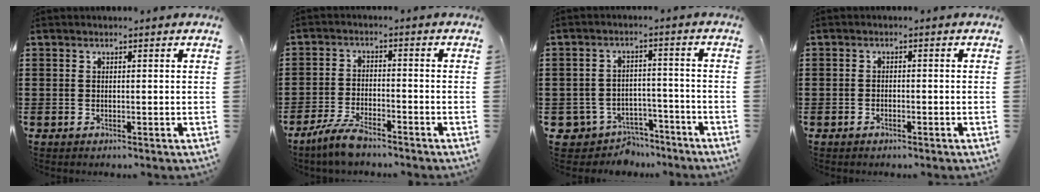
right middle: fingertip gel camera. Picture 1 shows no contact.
{"total": 5.3, "force": [-4.5, 1.2, 2.5], "torque": [-0.068, -0.004, -0.091]}
{"total": 5.1, "force": [-4.5, 2.3, 0.7], "torque": [-0.032, 0.011, -0.095]}
{"total": 1.2, "force": [-1.1, 0.5, 0.4], "torque": [-0.010, 0.000, -0.021]}